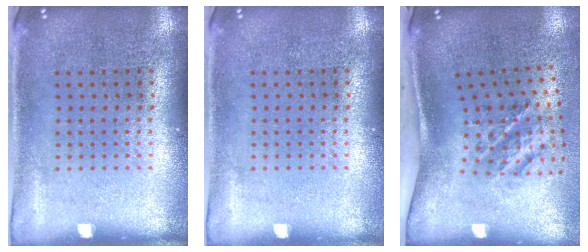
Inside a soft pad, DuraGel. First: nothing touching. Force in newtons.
{"total": 0.0}
{"total": 2.1, "press": 1.3, "slide": 1.7}